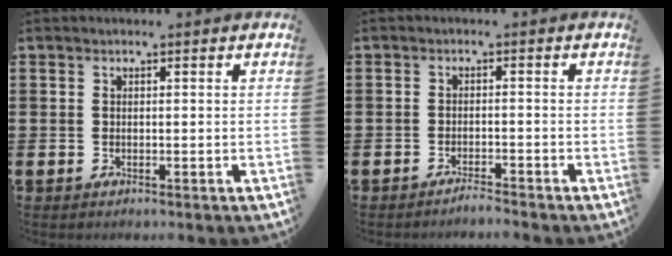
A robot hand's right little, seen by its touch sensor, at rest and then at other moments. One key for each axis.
{"total": 1.6, "fx": -1.6, "fy": -0.1, "fz": 0.3, "tx": -0.007, "ty": 0.001, "tz": -0.030}